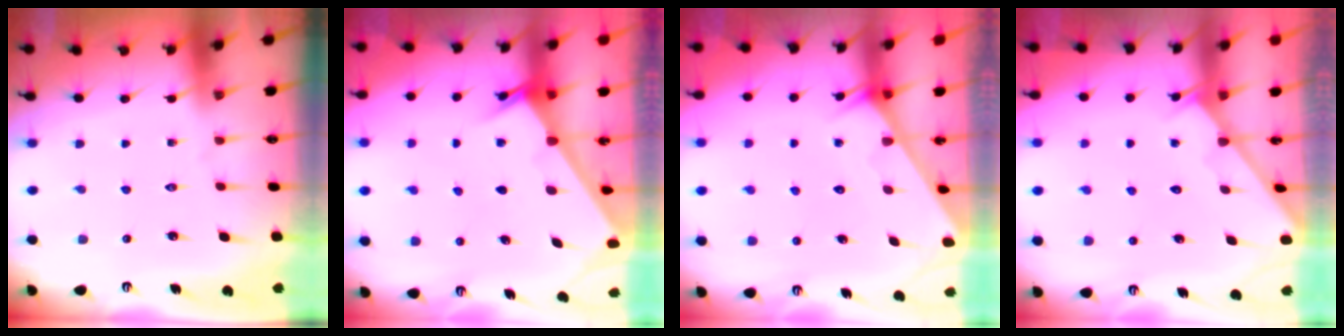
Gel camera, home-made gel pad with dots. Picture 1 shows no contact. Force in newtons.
{"total": 2.4, "press": 2.4, "slide": 0.2}
{"total": 1.8, "press": 1.8, "slide": 0.1}
{"total": 2.0, "press": 2.0, "slide": 0.1}